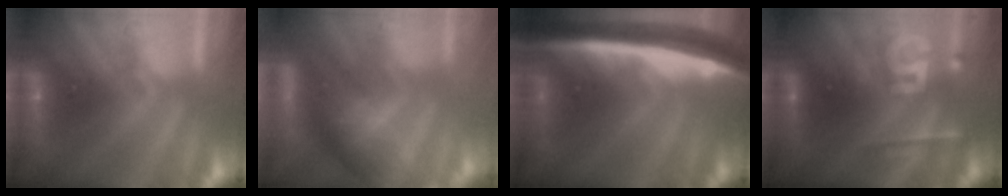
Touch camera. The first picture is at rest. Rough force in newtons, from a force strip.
{"total": 6.5}
{"total": 8.3}
{"total": 2.4}